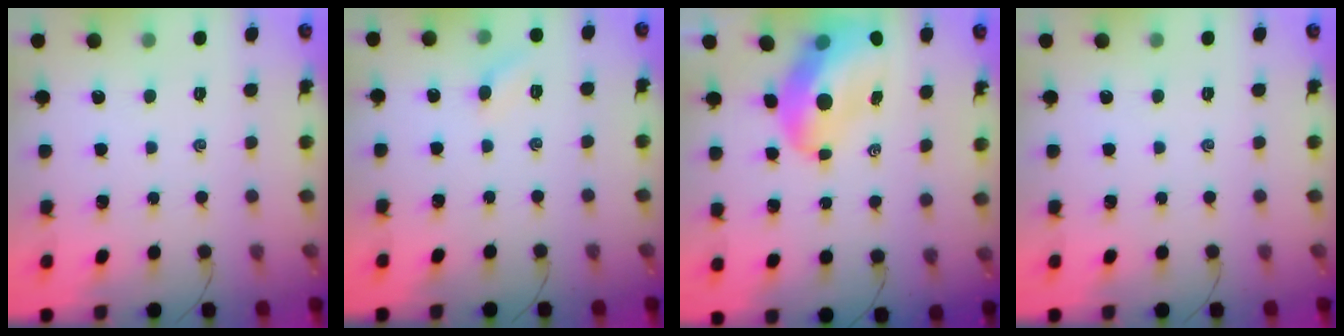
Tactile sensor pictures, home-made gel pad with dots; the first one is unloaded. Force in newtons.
{"total": 4.4, "press": 4.2, "slide": 1.4}
{"total": 12.6, "press": 12.0, "slide": 3.9}
{"total": 0.0}